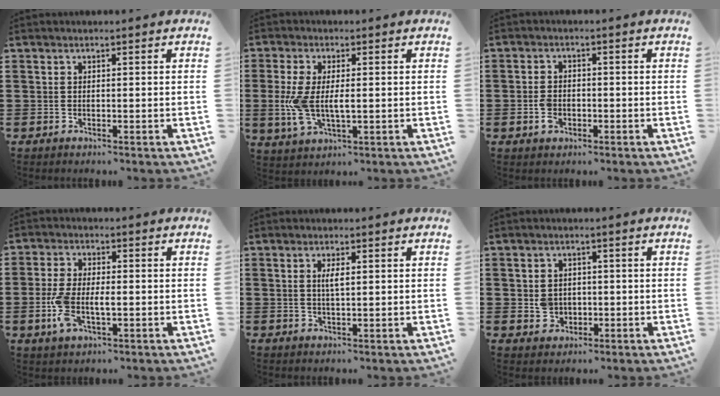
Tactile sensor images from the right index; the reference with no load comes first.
{"total": 6.6, "force": [-0.2, 3.1, 5.8], "torque": [-0.143, -0.005, -0.011]}
{"total": 2.5, "force": [-0.9, 1.8, 1.5], "torque": [-0.029, 0.002, -0.016]}
{"total": 5.9, "force": [-1.2, 2.9, 5.0], "torque": [-0.121, -0.006, -0.029]}
{"total": 2.3, "force": [0.5, 0.5, 2.2], "torque": [-0.042, 0.003, 0.005]}
{"total": 3.1, "force": [-0.3, 2.8, 1.3], "torque": [-0.032, 0.006, -0.008]}